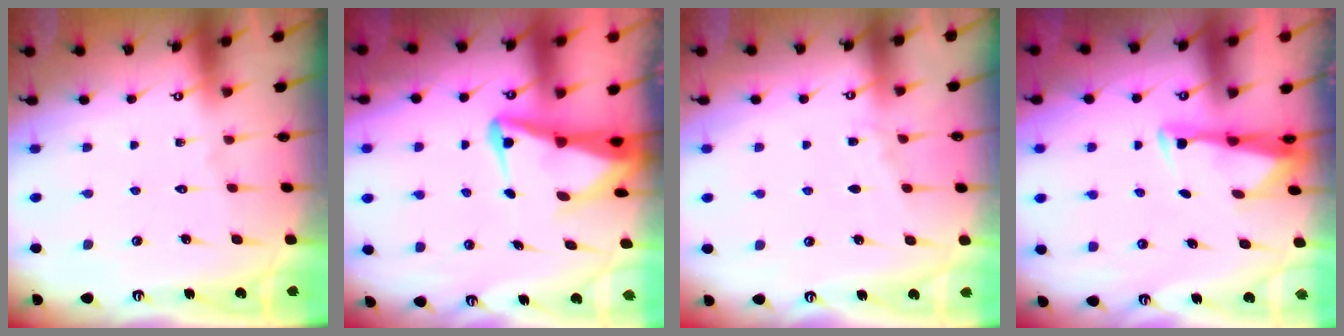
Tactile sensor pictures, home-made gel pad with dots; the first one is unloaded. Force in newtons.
{"total": 6.0, "press": 6.0, "slide": 0.7}
{"total": 3.1, "press": 3.1, "slide": 0.4}
{"total": 3.4, "press": 3.2, "slide": 0.9}